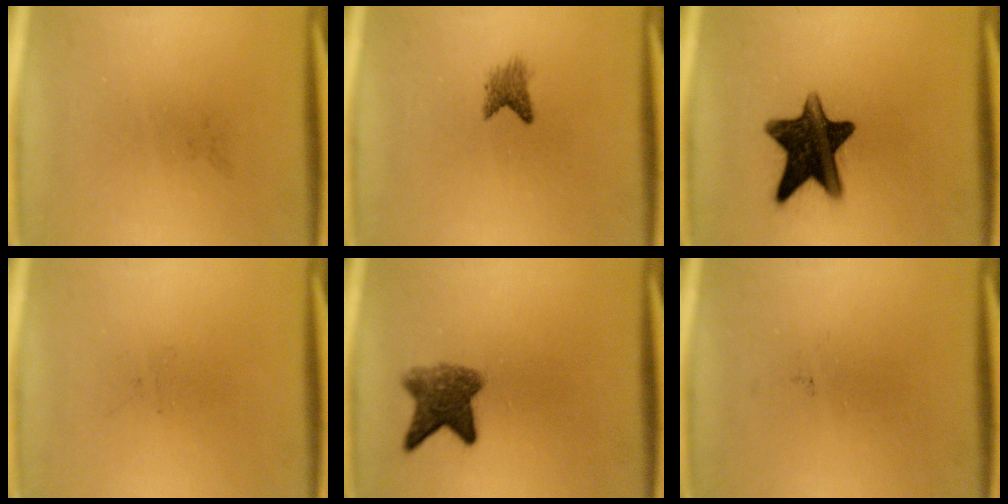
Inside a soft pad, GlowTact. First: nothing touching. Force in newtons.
{"total": 2.1}
{"total": 14.0}
{"total": 0.0}
{"total": 6.0}
{"total": 0.0}